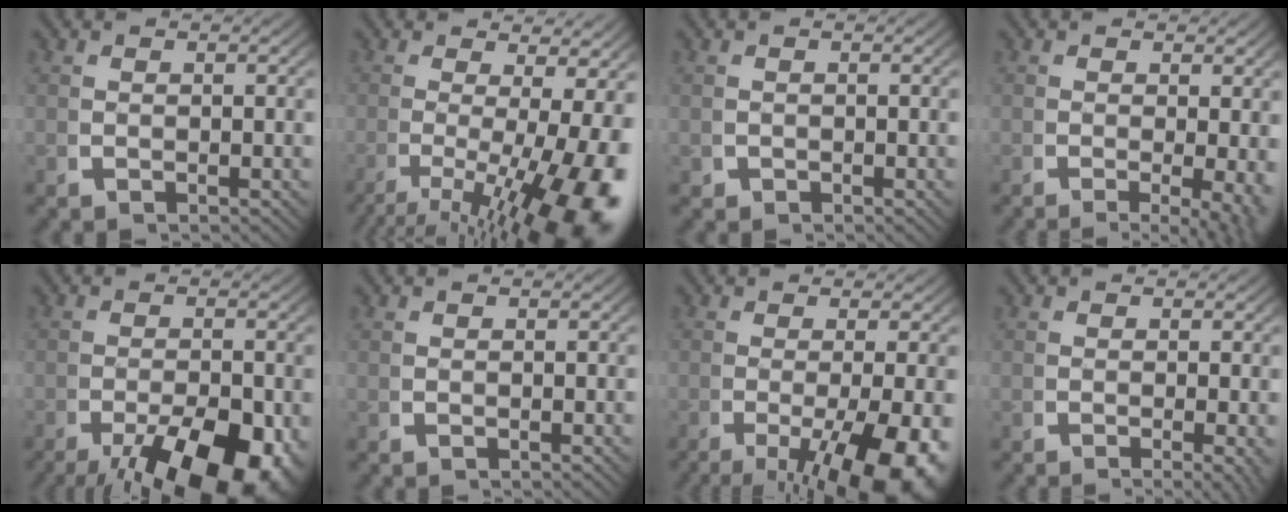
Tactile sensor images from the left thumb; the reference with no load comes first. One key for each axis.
{"total": 12.0, "fx": -2.9, "fy": 5.8, "fz": 10.1, "tx": -0.160, "ty": -0.046, "tz": -0.021}
{"total": 0.6, "fx": -0.3, "fy": 0.5, "fz": 0.0, "tx": -0.001, "ty": -0.009, "tz": -0.001}
{"total": 4.9, "fx": -2.5, "fy": 1.8, "fz": 3.9, "tx": -0.058, "ty": -0.030, "tz": -0.027}
{"total": 10.4, "fx": -5.0, "fy": 4.7, "fz": 7.8, "tx": -0.122, "ty": -0.049, "tz": -0.057}
{"total": 0.0}
{"total": 9.9, "fx": -4.1, "fy": 4.2, "fz": 7.9, "tx": -0.132, "ty": -0.041, "tz": -0.042}
{"total": 2.1, "fx": -1.0, "fy": 0.5, "fz": 1.8, "tx": -0.027, "ty": -0.009, "tz": -0.014}